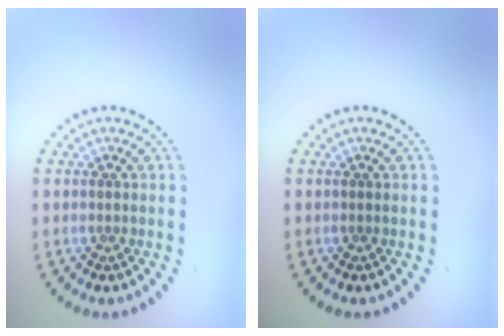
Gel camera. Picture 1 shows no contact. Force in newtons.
{"total": 0.0}